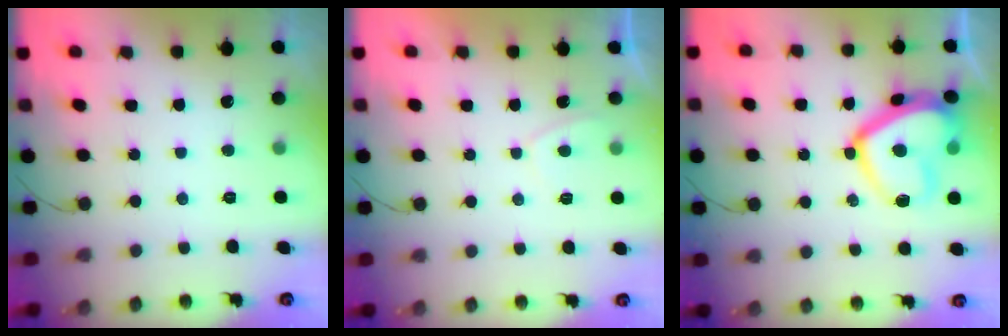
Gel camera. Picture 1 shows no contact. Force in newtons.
{"total": 1.9, "press": 1.9, "slide": 0.6}
{"total": 15.8, "press": 15.7, "slide": 1.6}